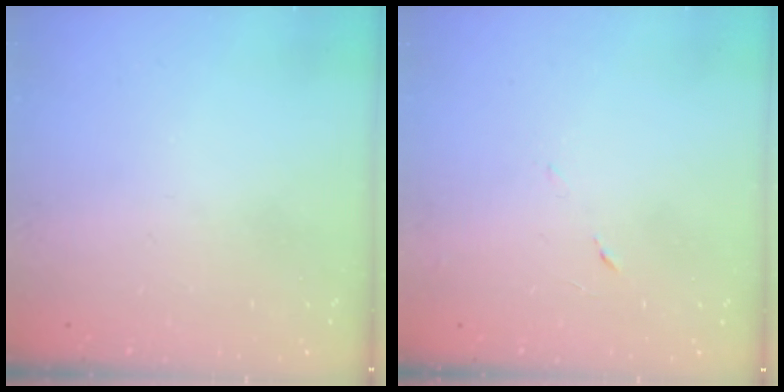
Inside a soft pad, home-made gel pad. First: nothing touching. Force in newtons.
{"total": 5.3, "press": 5.3, "slide": 0.6}